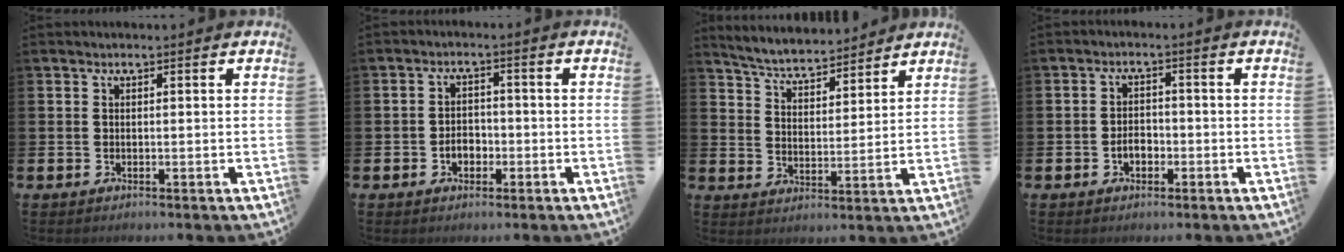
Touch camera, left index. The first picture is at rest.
{"total": 2.7, "force": [-1.0, 2.0, 1.4], "torque": [-0.017, -0.001, -0.026]}
{"total": 5.1, "force": [5.1, 0.7, 0.6], "torque": [-0.034, -0.037, 0.086]}
{"total": 2.6, "force": [-0.9, 1.8, 1.6], "torque": [-0.018, -0.001, -0.023]}